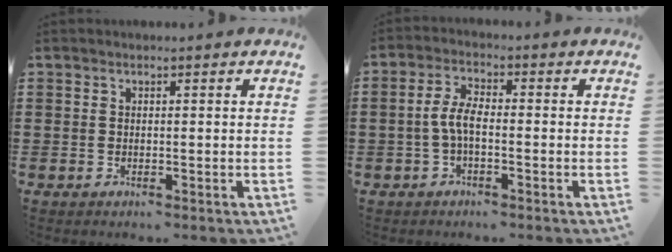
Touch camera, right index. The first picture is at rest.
{"total": 4.1, "force": [-0.8, 1.0, 3.8], "torque": [-0.091, -0.004, -0.023]}